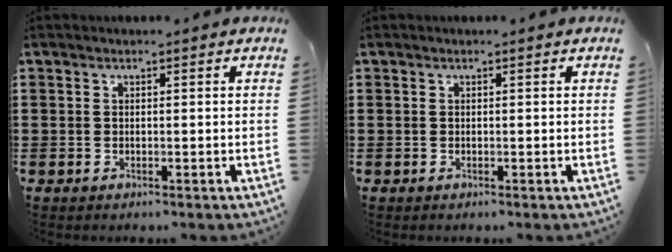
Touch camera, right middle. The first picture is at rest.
{"total": 0.0}